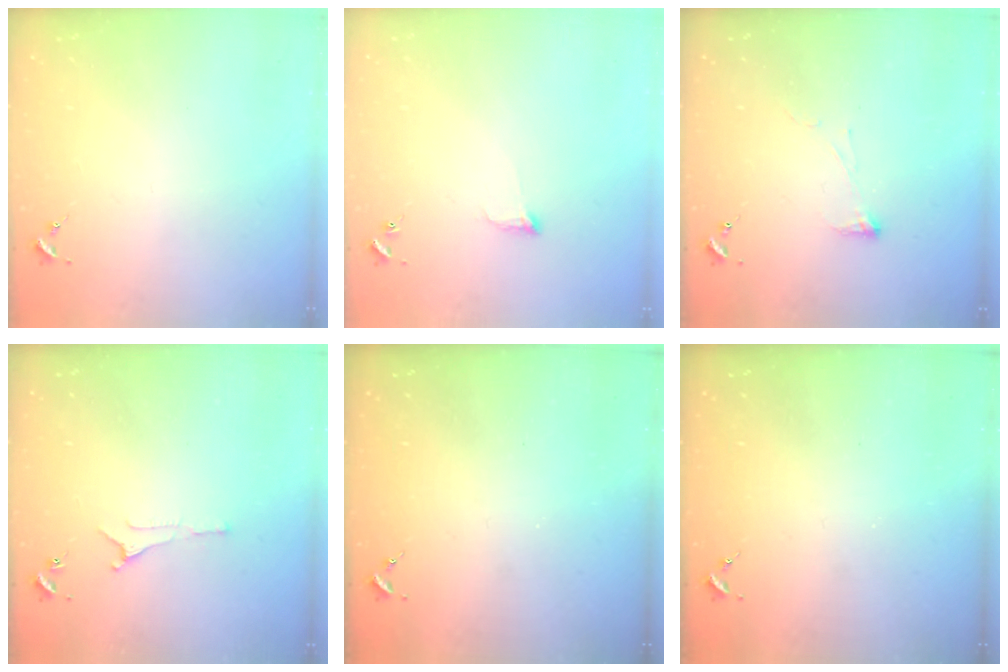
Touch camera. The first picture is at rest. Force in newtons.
{"total": 4.1, "press": 4.0, "slide": 0.7}
{"total": 3.3, "press": 3.3, "slide": 0.7}
{"total": 4.6, "press": 4.6, "slide": 0.3}
{"total": 0.0}
{"total": 0.0}